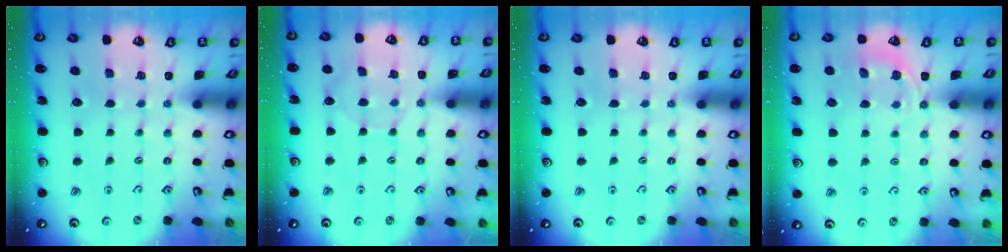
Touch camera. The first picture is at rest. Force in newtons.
{"total": 5.0, "press": 4.9, "slide": 0.6}
{"total": 0.0}
{"total": 5.0, "press": 4.5, "slide": 2.3}